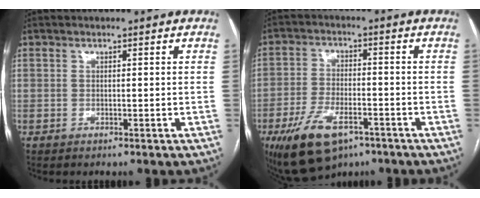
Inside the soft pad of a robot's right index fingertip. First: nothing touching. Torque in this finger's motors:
{"motor_torque": [1.16, -0.97, 0.53, 0.11]}